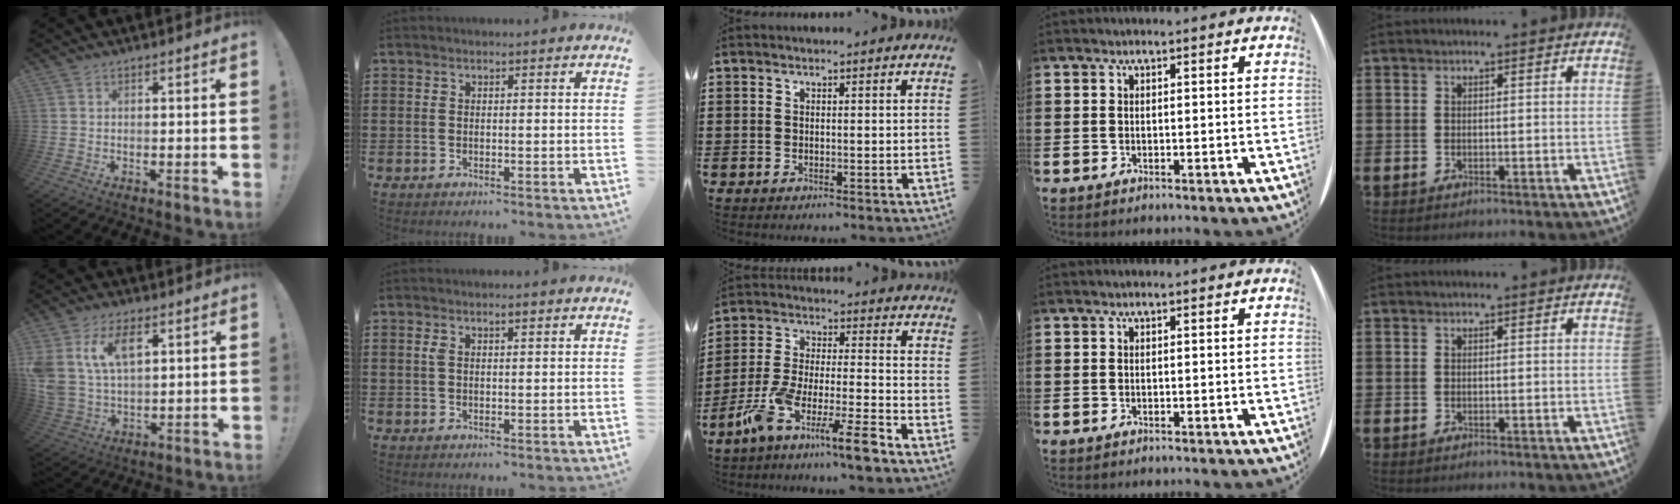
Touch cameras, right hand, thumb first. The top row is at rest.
{"thumb": {"total": 11.9, "force": [5.8, 7.0, 7.7], "torque": [-0.154, -0.015, 0.107]}, "index": {"total": 2.0, "force": [0.8, 0.9, 1.7], "torque": [-0.036, 0.006, 0.012]}, "middle": {"total": 10.3, "force": [-8.2, 0.3, 6.2], "torque": [-0.136, 0.000, -0.166]}}